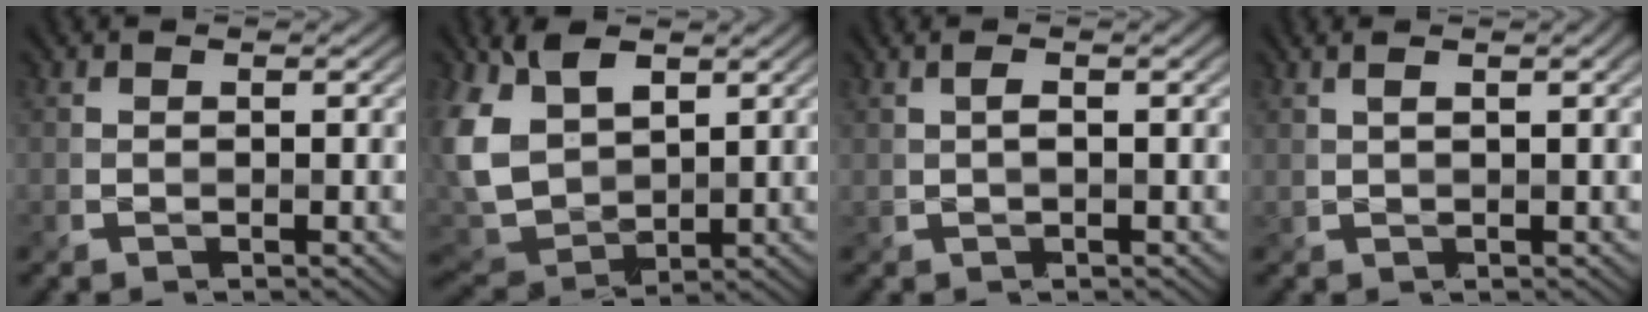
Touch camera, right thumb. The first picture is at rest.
{"total": 11.3, "force": [3.7, 7.6, 7.5], "torque": [-0.207, -0.002, 0.074]}
{"total": 1.8, "force": [0.3, 0.4, 1.8], "torque": [-0.038, 0.005, 0.003]}
{"total": 2.7, "force": [1.4, 0.5, 2.3], "torque": [-0.043, 0.005, 0.026]}